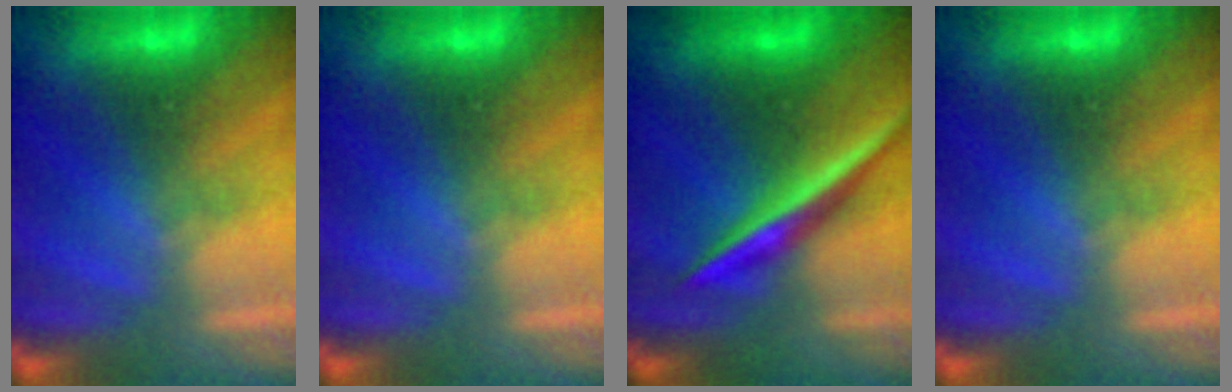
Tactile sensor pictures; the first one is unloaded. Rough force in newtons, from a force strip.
{"total": 0.0}
{"total": 2.3}
{"total": 0.0}